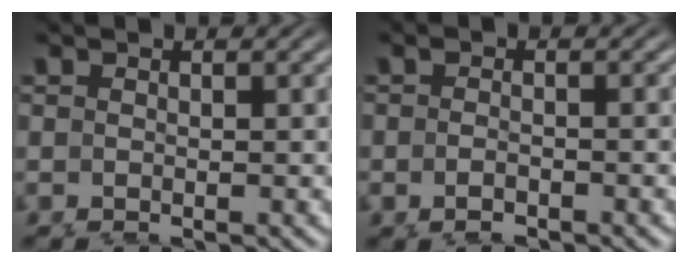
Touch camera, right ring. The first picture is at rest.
{"total": 1.1, "force": [-0.8, 0.0, 0.7], "torque": [-0.010, 0.003, -0.011]}